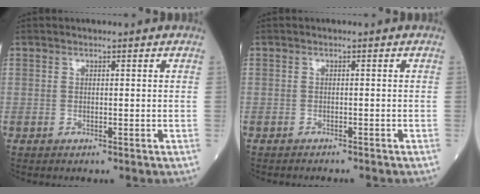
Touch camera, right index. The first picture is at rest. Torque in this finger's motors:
{"motor_torque": [-0.36, -0.16, -0.14, -0.09]}